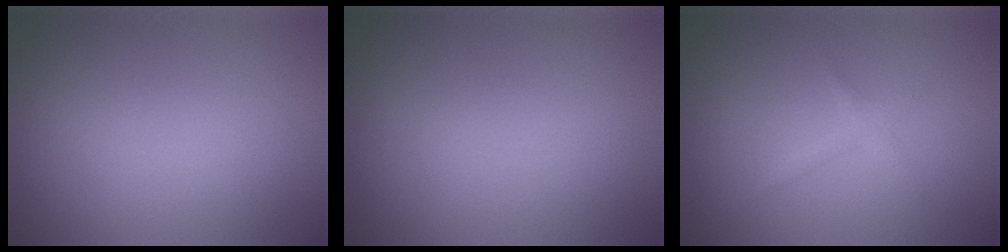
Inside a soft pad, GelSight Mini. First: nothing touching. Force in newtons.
{"total": 0.0}
{"total": 1.0, "press": 1.0, "slide": 0.1}